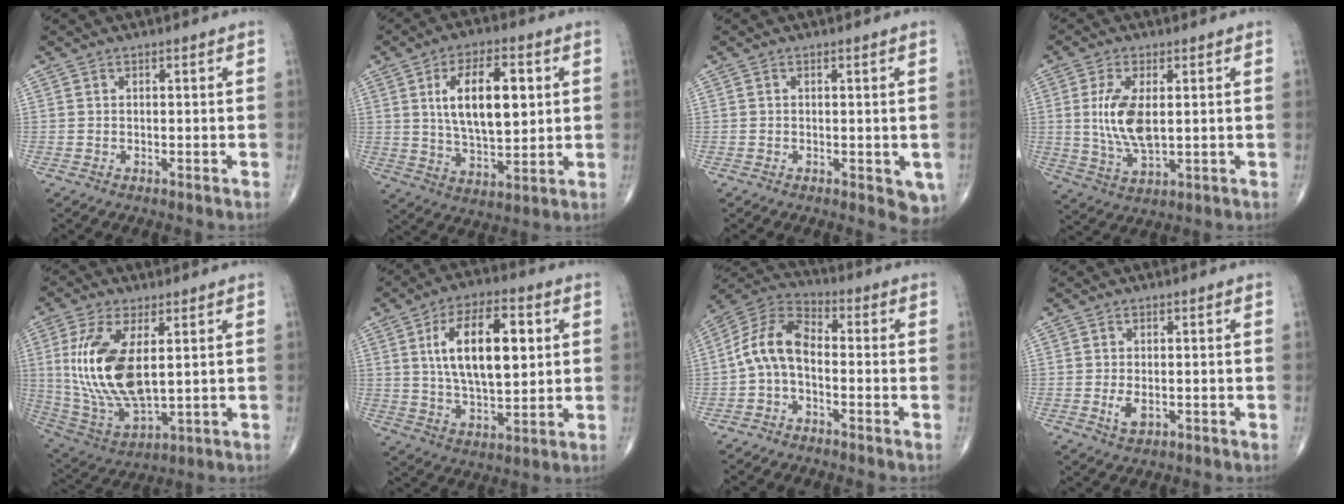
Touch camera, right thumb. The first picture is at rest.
{"total": 14.9, "force": [3.3, 7.0, 12.7], "torque": [-0.196, -0.010, 0.063]}
{"total": 4.5, "force": [-1.0, 2.1, 3.9], "torque": [-0.026, -0.006, -0.011]}
{"total": 9.6, "force": [1.1, 4.3, 8.5], "torque": [-0.175, -0.014, 0.028]}
{"total": 17.0, "force": [2.7, 7.7, 14.9], "torque": [-0.311, -0.020, 0.068]}
{"total": 17.0, "force": [3.9, 8.0, 14.5], "torque": [-0.229, -0.004, 0.069]}
{"total": 9.1, "force": [-1.6, 5.2, 7.3], "torque": [-0.136, 0.035, -0.047]}
{"total": 2.9, "force": [-0.6, 1.5, 2.4], "torque": [-0.046, -0.005, -0.010]}